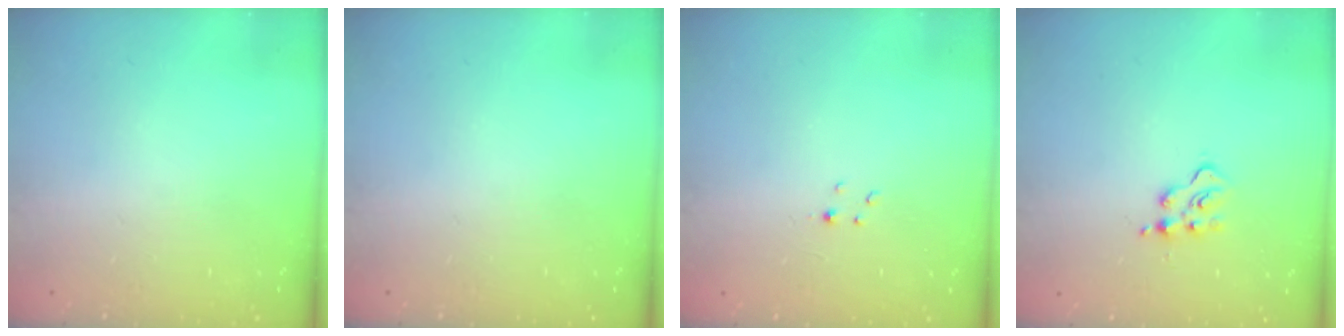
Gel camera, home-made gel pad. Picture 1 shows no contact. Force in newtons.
{"total": 0.0}
{"total": 1.4, "press": 1.3, "slide": 0.2}
{"total": 4.6, "press": 4.6, "slide": 0.5}